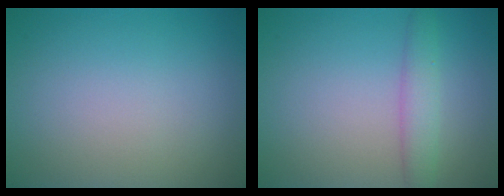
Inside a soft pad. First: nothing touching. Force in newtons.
{"total": 2.6, "press": 2.6, "slide": 0.0}